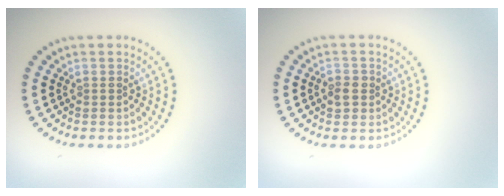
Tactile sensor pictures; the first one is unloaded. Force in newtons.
{"total": 1.6, "press": 1.6, "slide": 0.3}